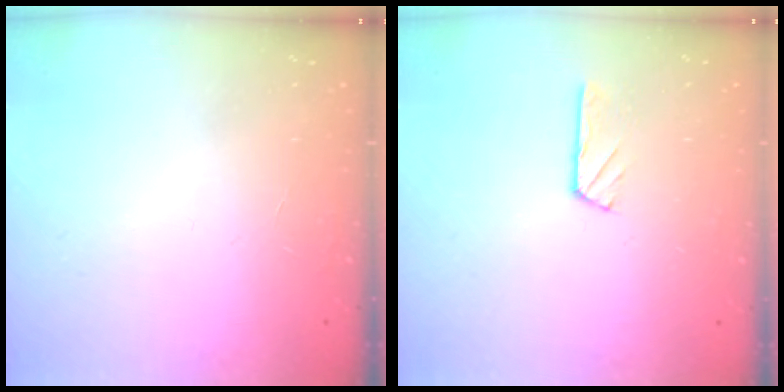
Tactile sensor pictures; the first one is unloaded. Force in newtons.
{"total": 2.9, "press": 2.9, "slide": 0.5}